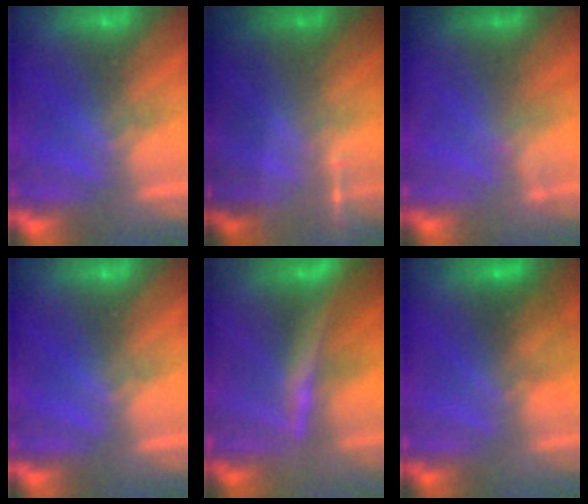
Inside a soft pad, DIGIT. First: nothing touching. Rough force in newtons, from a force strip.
{"total": 1.8}
{"total": 1.8}
{"total": 0.0}
{"total": 4.4}
{"total": 2.8}